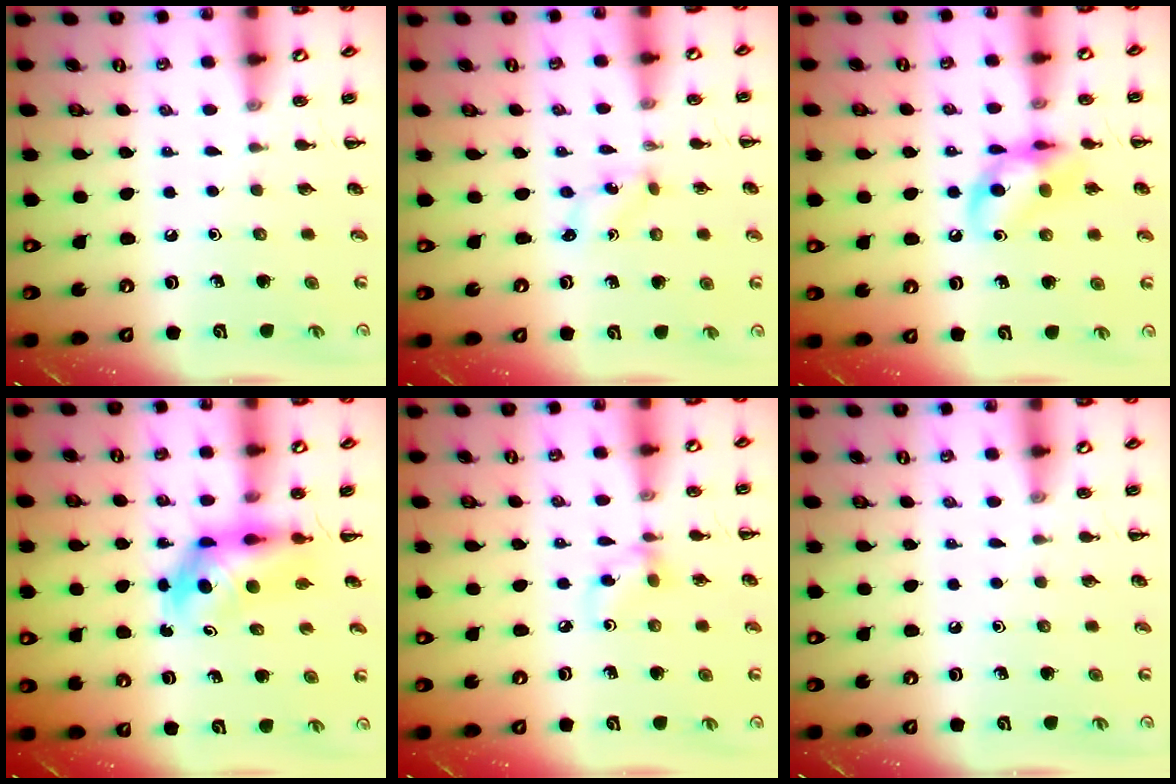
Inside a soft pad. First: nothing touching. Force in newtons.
{"total": 0.0}
{"total": 13.1, "press": 13.0, "slide": 2.0}
{"total": 4.8, "press": 4.7, "slide": 0.7}
{"total": 4.6, "press": 4.5, "slide": 0.5}
{"total": 0.0}